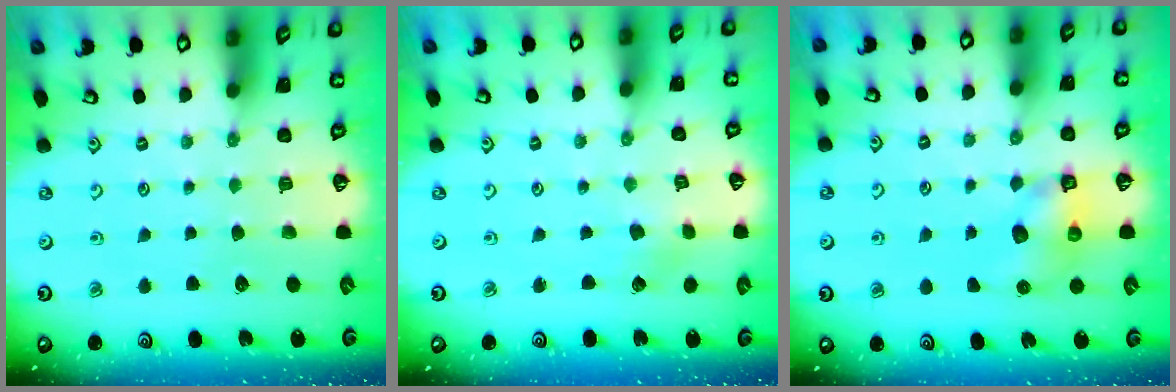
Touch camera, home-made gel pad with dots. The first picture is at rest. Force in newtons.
{"total": 1.4, "press": 1.4, "slide": 0.2}
{"total": 8.7, "press": 8.7, "slide": 0.2}